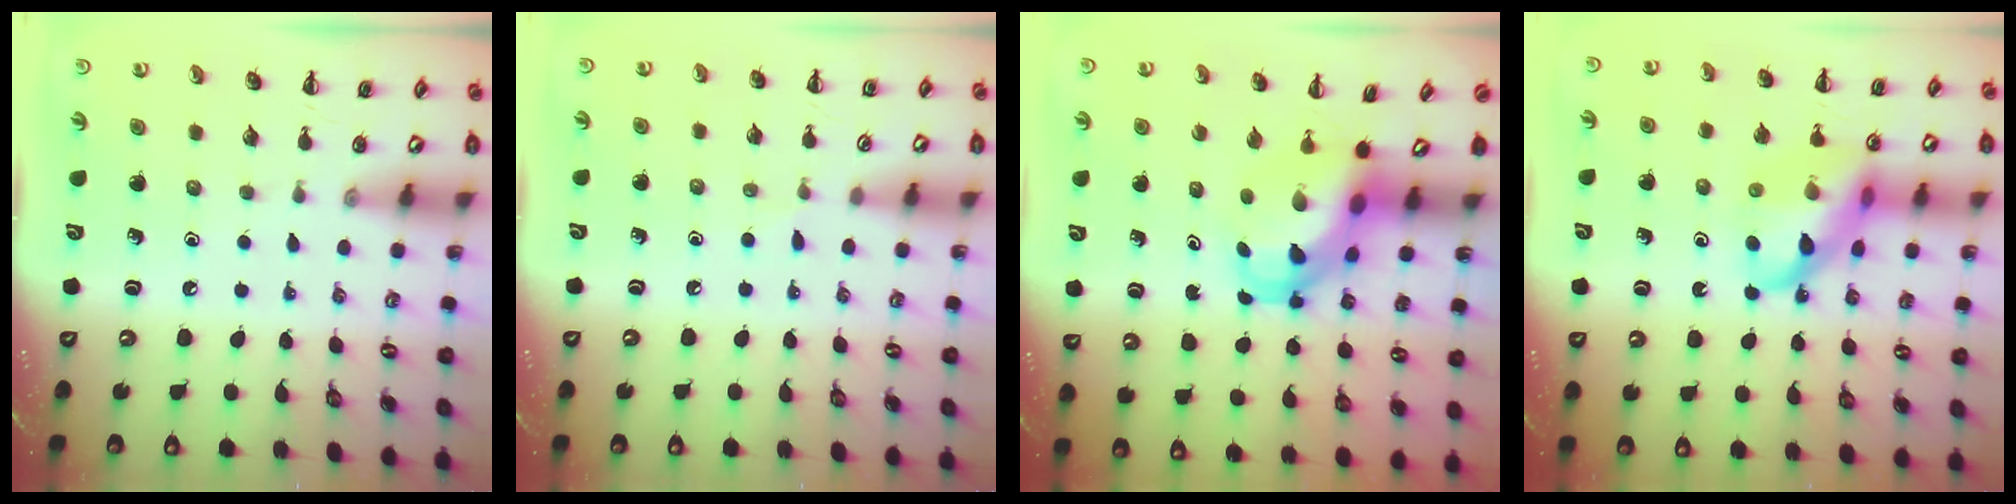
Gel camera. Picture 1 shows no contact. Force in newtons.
{"total": 3.9, "press": 3.7, "slide": 1.3}
{"total": 5.7, "press": 5.6, "slide": 1.1}
{"total": 15.2, "press": 15.0, "slide": 2.6}